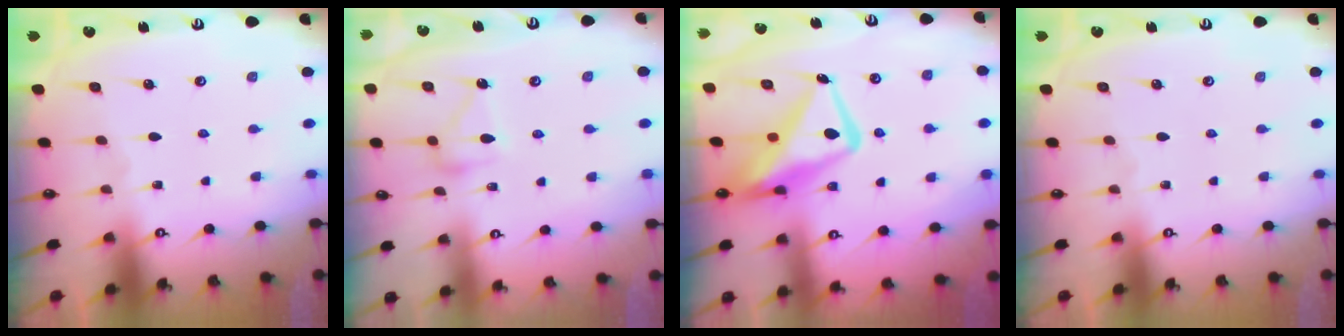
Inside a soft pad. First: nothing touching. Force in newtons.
{"total": 12.6, "press": 12.6, "slide": 0.4}
{"total": 15.2, "press": 15.1, "slide": 1.6}
{"total": 0.0}